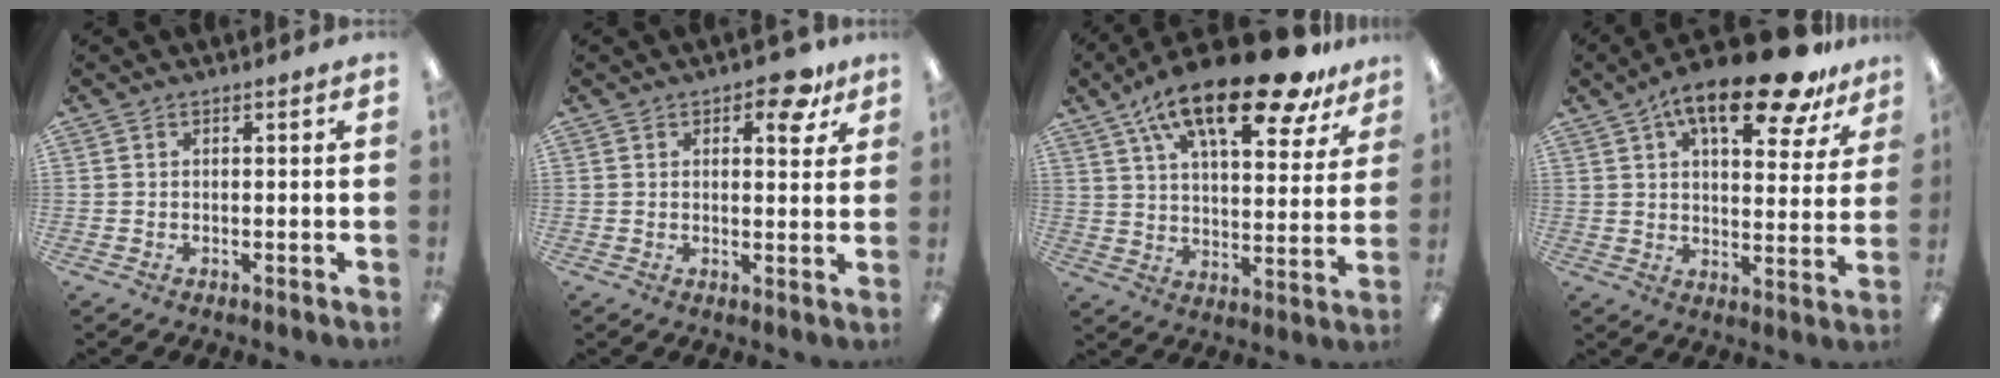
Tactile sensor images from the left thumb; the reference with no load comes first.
{"total": 8.0, "force": [4.7, 3.9, 5.2], "torque": [-0.056, -0.021, 0.075]}
{"total": 22.3, "force": [14.9, 7.4, 14.8], "torque": [-0.235, -0.080, 0.245]}
{"total": 18.5, "force": [11.9, 6.3, 12.6], "torque": [-0.189, -0.058, 0.190]}